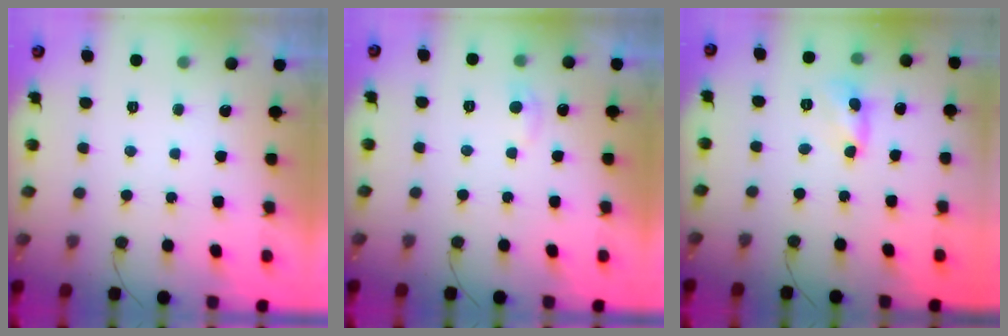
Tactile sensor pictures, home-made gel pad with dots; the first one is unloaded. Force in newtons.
{"total": 5.8, "press": 5.7, "slide": 0.7}
{"total": 2.7, "press": 2.7, "slide": 0.1}